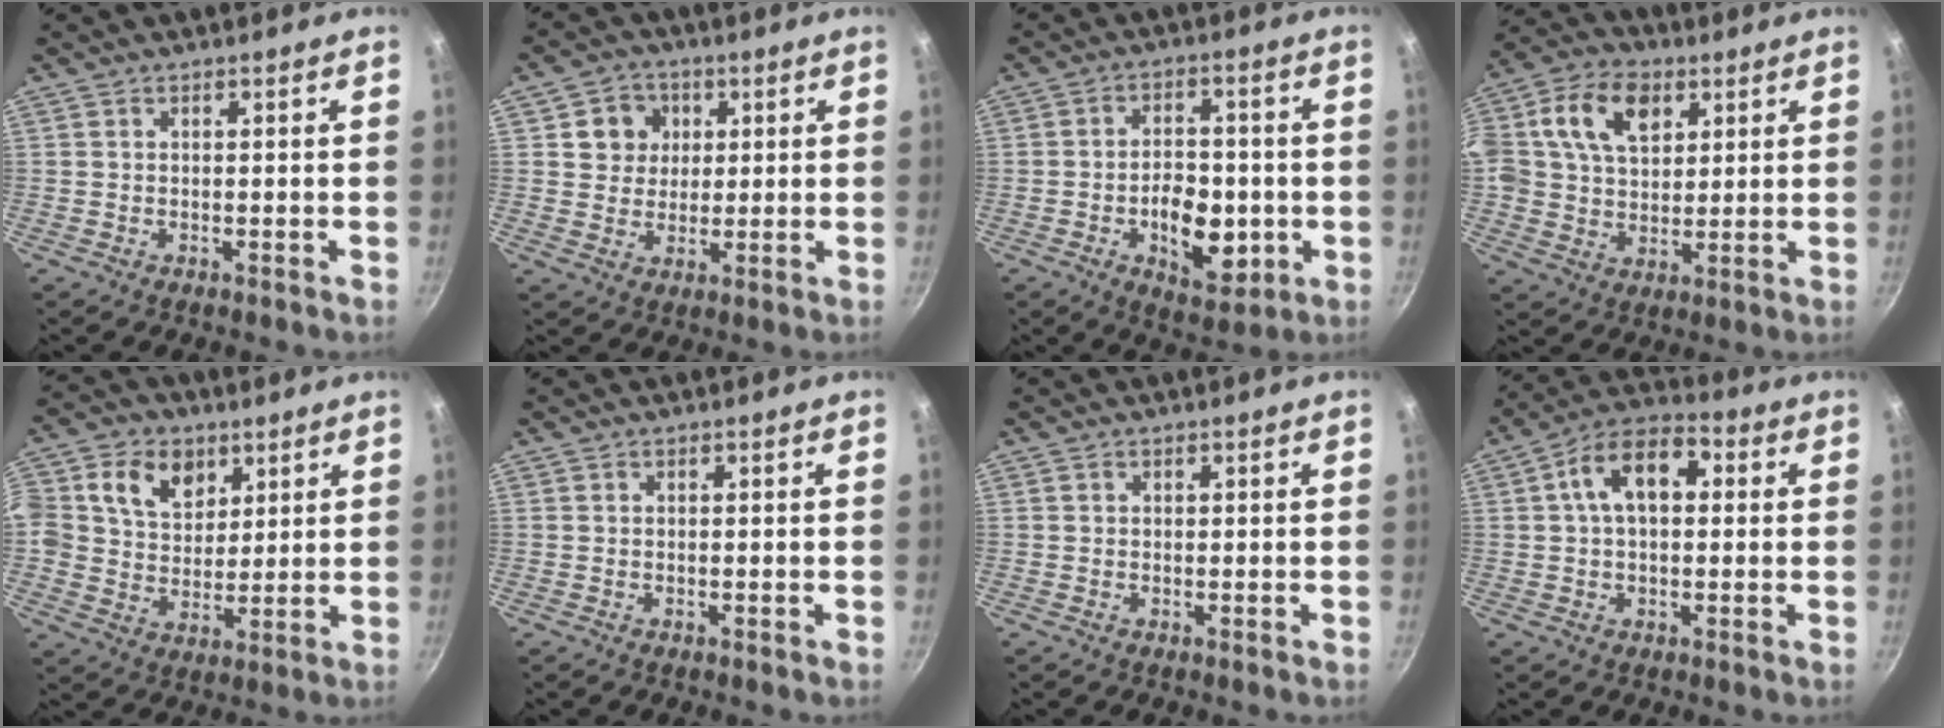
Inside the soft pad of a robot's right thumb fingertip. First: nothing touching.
{"total": 7.8, "force": [1.9, 7.0, 2.8], "torque": [-0.009, 0.007, 0.024]}
{"total": 11.6, "force": [-2.7, 7.0, 8.9], "torque": [-0.103, 0.006, -0.035]}
{"total": 13.7, "force": [4.7, 9.5, 8.7], "torque": [-0.136, 0.002, 0.073]}
{"total": 12.7, "force": [4.7, 10.1, 5.9], "torque": [-0.084, -0.004, 0.076]}
{"total": 0.0}
{"total": 0.0}
{"total": 11.6, "force": [2.3, 6.9, 9.0], "torque": [-0.121, 0.029, 0.024]}